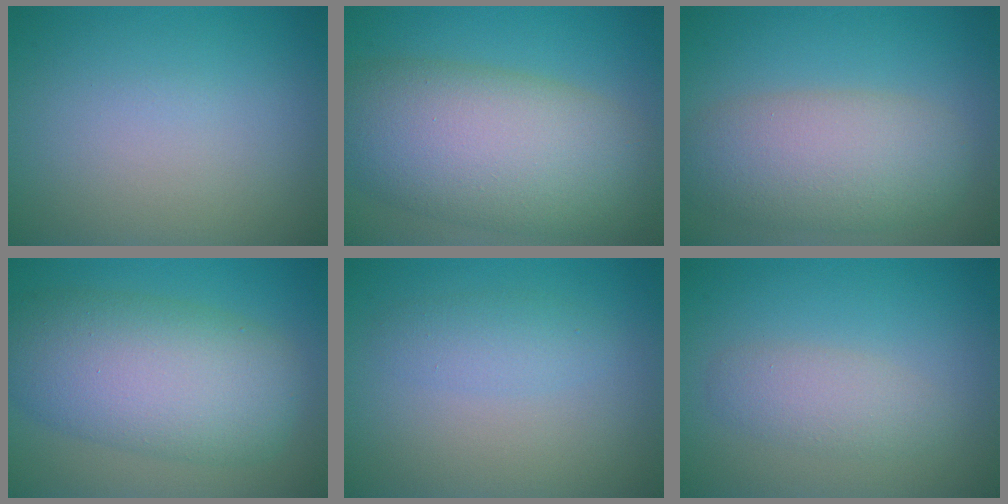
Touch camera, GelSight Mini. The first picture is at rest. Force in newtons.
{"total": 11.4, "press": 11.4, "slide": 0.6}
{"total": 6.7, "press": 6.7, "slide": 0.1}
{"total": 9.9, "press": 9.9, "slide": 0.4}
{"total": 1.8, "press": 1.8, "slide": 0.0}
{"total": 2.3, "press": 2.3, "slide": 0.1}